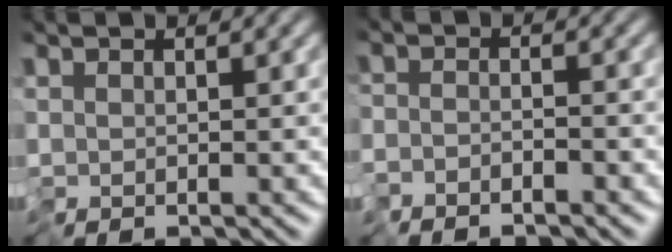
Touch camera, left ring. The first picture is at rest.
{"total": 2.1, "force": [-2.1, 0.0, -0.1], "torque": [0.012, 0.004, -0.043]}